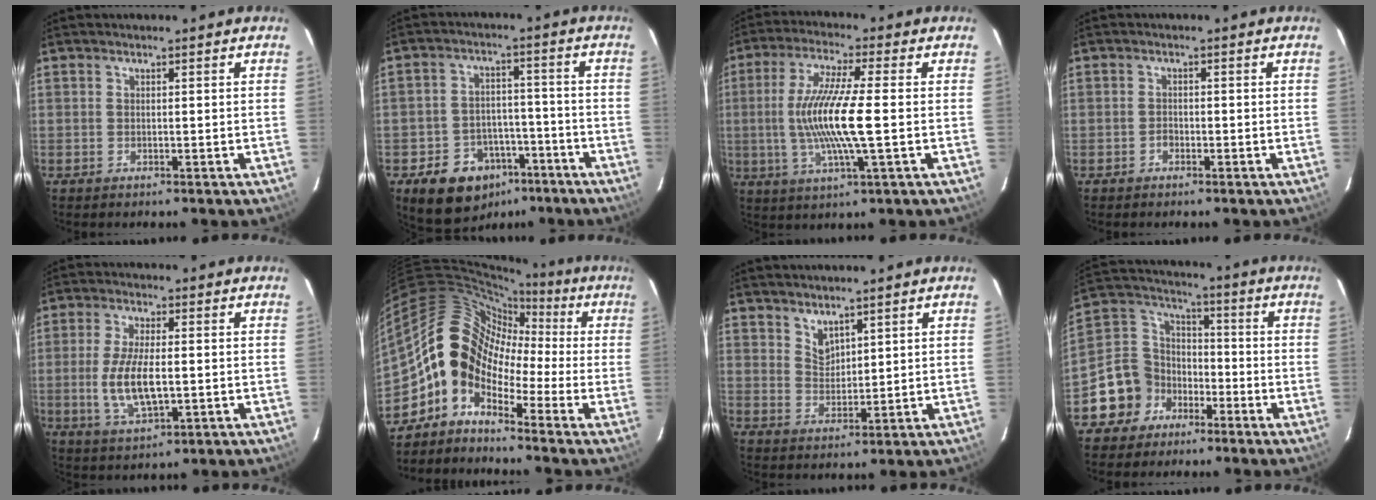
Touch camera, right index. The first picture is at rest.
{"total": 12.9, "force": [-7.8, 9.2, 4.7], "torque": [-0.113, 0.028, -0.094]}
{"total": 13.2, "force": [-1.0, 1.1, 13.2], "torque": [-0.254, -0.007, -0.019]}
{"total": 1.0, "force": [-0.7, 0.6, 0.3], "torque": [-0.006, 0.002, -0.012]}
{"total": 9.5, "force": [-1.1, 3.6, 8.7], "torque": [-0.179, -0.008, -0.018]}
{"total": 10.5, "force": [-3.9, 8.2, 5.3], "torque": [-0.085, 0.035, -0.105]}
{"total": 3.7, "force": [3.1, 1.7, 1.2], "torque": [-0.017, -0.002, 0.060]}
{"total": 10.9, "force": [-6.1, 8.9, 1.4], "torque": [-0.048, 0.052, -0.112]}